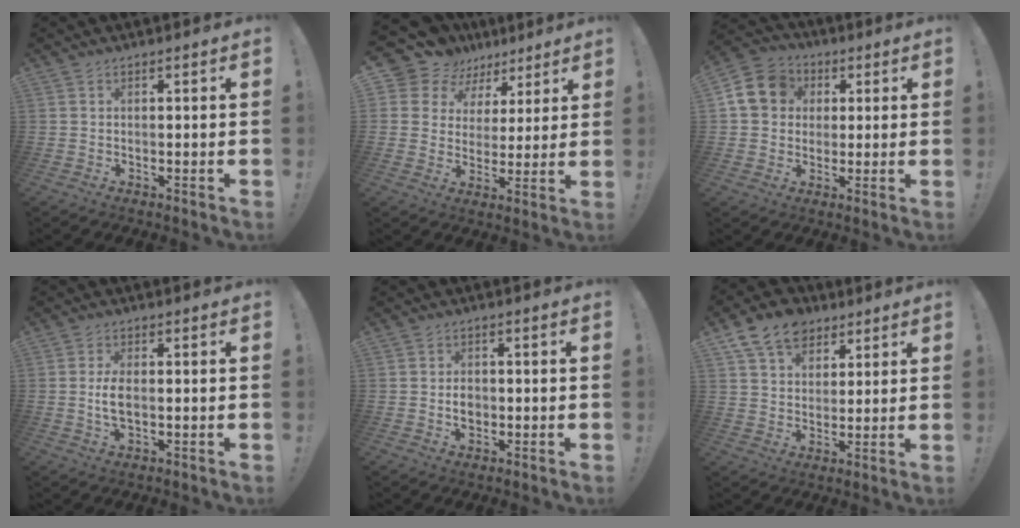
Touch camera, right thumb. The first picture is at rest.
{"total": 9.4, "force": [5.8, 7.2, 2.0], "torque": [-0.049, -0.044, 0.118]}
{"total": 12.5, "force": [2.6, 10.9, 5.6], "torque": [-0.086, 0.008, 0.057]}
{"total": 4.9, "force": [-0.5, 2.3, 4.3], "torque": [-0.088, -0.005, -0.013]}
{"total": 3.5, "force": [-0.9, 2.7, 2.0], "torque": [-0.026, 0.005, -0.016]}
{"total": 12.4, "force": [6.9, 9.0, 5.0], "torque": [-0.082, -0.032, 0.135]}